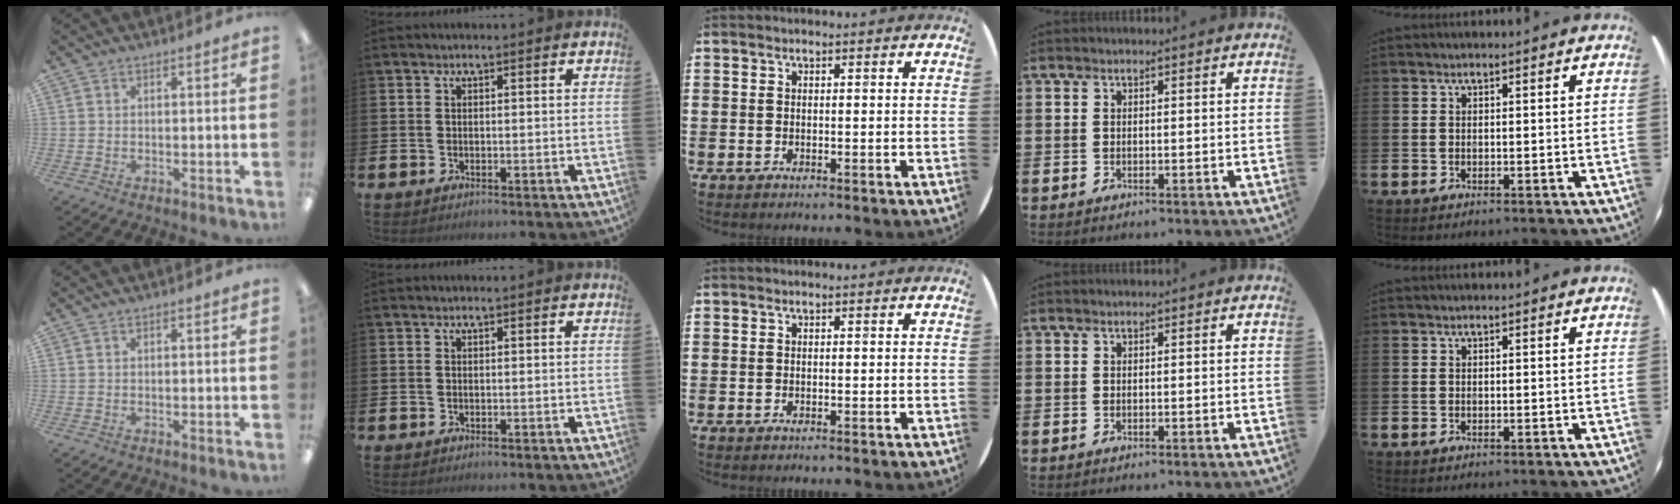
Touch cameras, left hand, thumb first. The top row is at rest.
{}